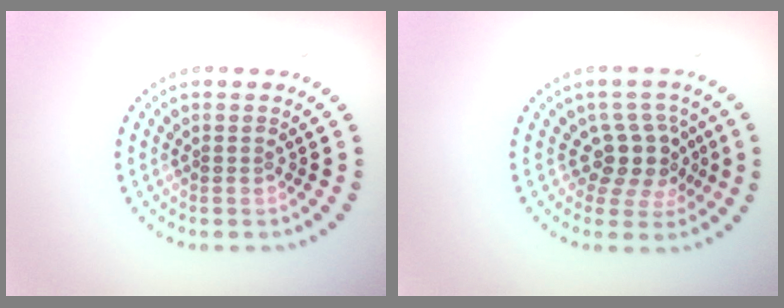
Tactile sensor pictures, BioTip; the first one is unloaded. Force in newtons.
{"total": 3.7, "press": 2.8, "slide": 2.3}